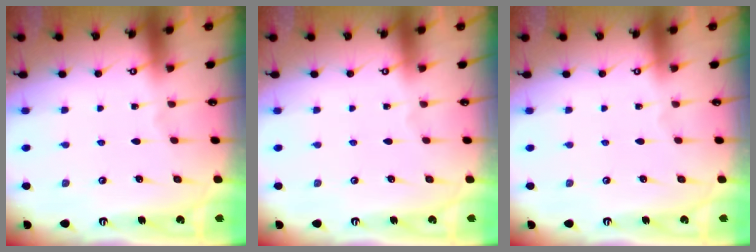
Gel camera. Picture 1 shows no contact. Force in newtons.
{"total": 0.0}
{"total": 0.0}